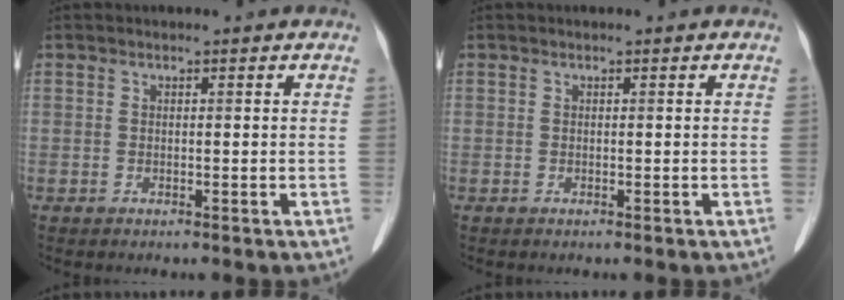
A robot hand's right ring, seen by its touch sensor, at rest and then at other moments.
{"total": 0.0}